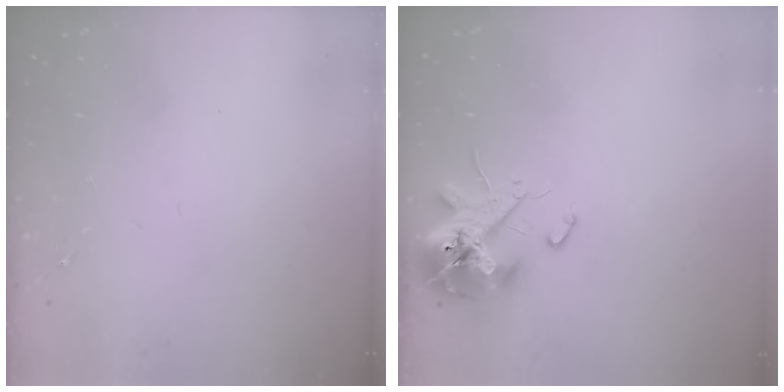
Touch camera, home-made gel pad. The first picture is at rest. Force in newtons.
{"total": 13.9, "press": 13.7, "slide": 2.2}